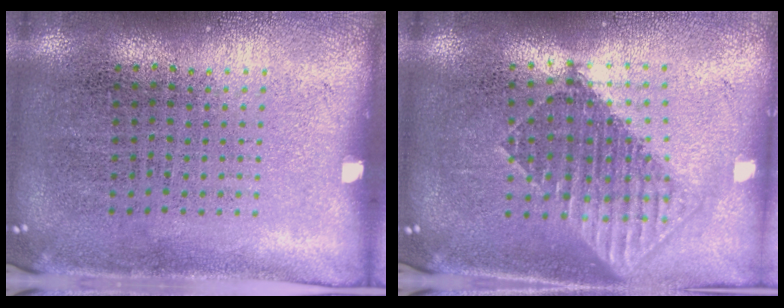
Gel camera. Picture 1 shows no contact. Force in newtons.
{"total": 1.7, "press": 1.4, "slide": 0.9}